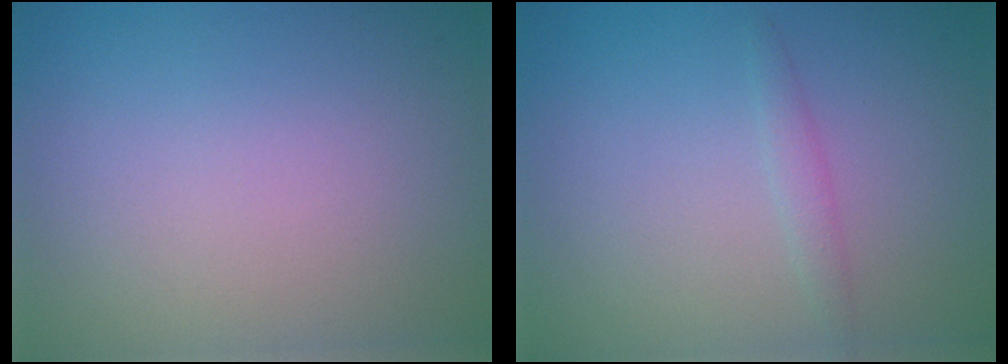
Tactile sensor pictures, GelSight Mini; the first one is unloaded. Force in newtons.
{"total": 1.0, "press": 1.0, "slide": 0.1}